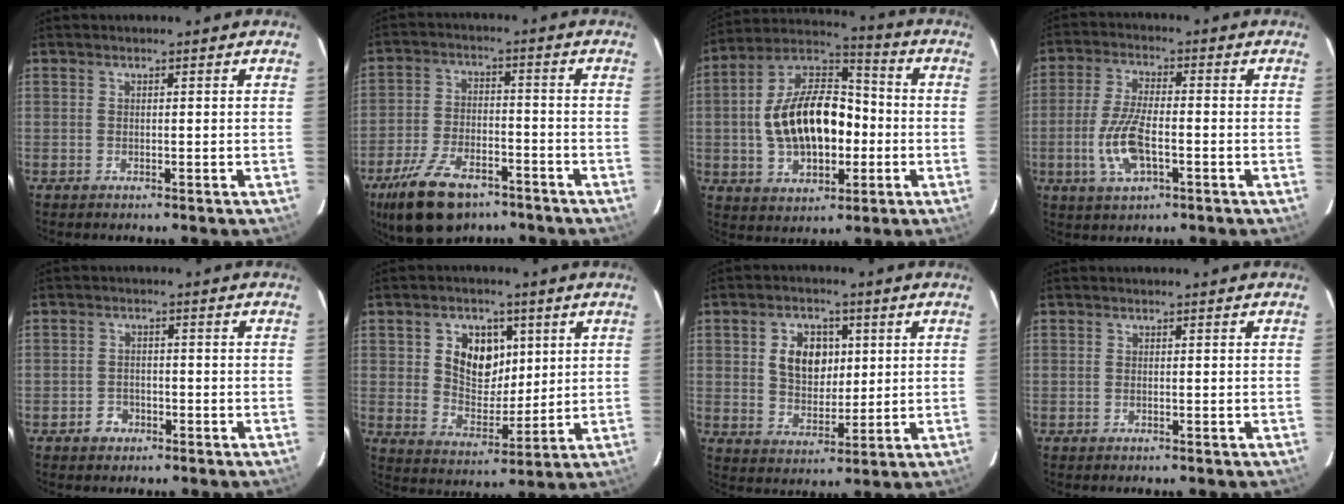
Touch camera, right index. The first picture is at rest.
{"total": 14.5, "force": [-9.8, 7.1, 8.0], "torque": [-0.180, -0.012, -0.167]}
{"total": 18.2, "force": [-1.9, 10.6, 14.6], "torque": [-0.280, 0.023, -0.027]}
{"total": 9.5, "force": [-2.8, 3.6, 8.4], "torque": [-0.177, -0.003, -0.052]}
{"total": 2.9, "force": [-1.6, 2.3, 0.4], "torque": [-0.012, 0.007, -0.025]}
{"total": 9.7, "force": [3.0, 7.3, 5.8], "torque": [-0.107, 0.009, 0.059]}
{"total": 8.6, "force": [2.1, 6.2, 5.6], "torque": [-0.101, 0.015, 0.045]}
{"total": 0.0}